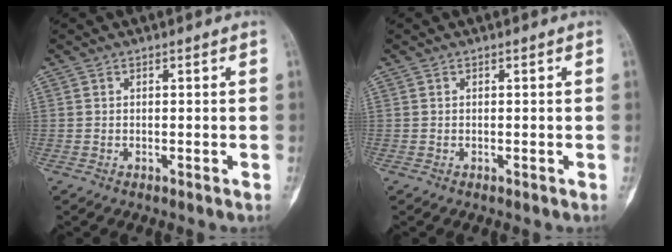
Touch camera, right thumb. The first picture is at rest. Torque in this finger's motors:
{"motor_torque": [0.00, 0.00, 0.01, -0.01, 0.00]}